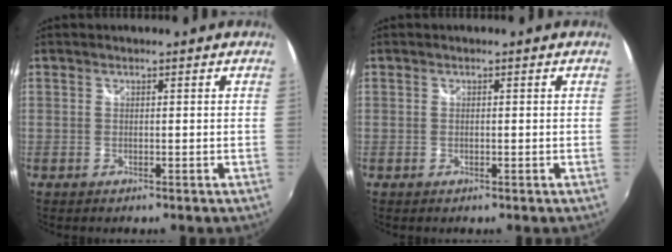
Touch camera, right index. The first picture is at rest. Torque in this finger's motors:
{"motor_torque": [-0.23, 0.31, -0.09, 0.00]}